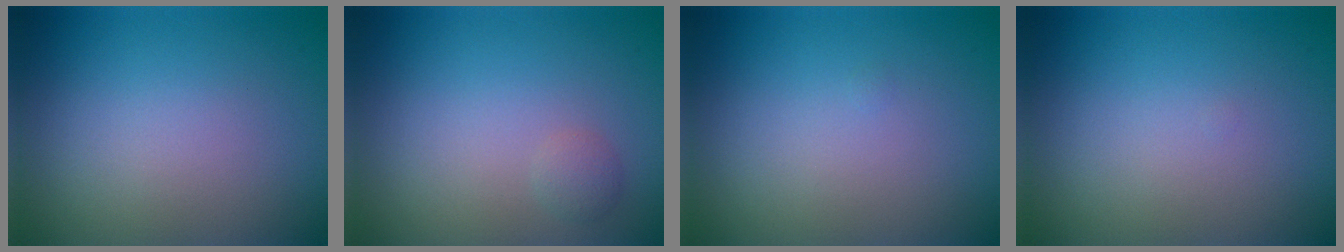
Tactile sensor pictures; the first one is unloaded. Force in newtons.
{"total": 1.0, "press": 1.0, "slide": 0.1}
{"total": 0.0}
{"total": 0.0}